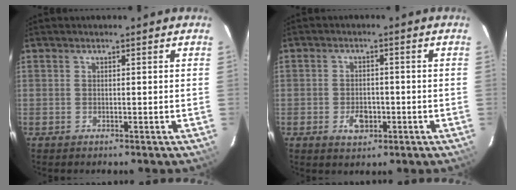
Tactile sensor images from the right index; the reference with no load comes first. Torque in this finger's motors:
{"motor_torque": [0.49, 0.02, 0.25, 0.04]}